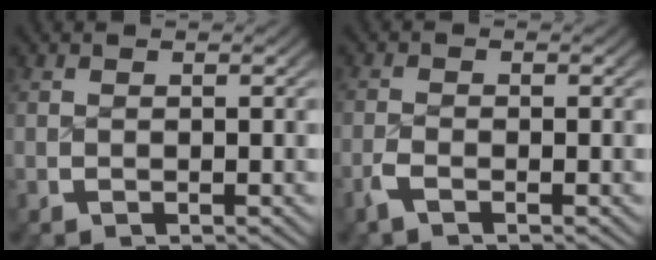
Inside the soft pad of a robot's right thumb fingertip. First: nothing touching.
{"total": 1.4, "force": [-1.2, 0.3, 0.6], "torque": [-0.014, -0.002, -0.028]}